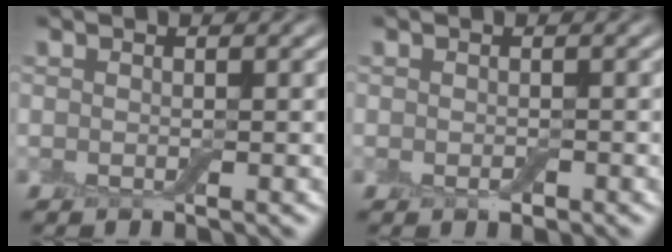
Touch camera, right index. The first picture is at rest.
{"total": 0.7, "force": [-0.3, 0.4, 0.5], "torque": [-0.008, 0.000, -0.005]}